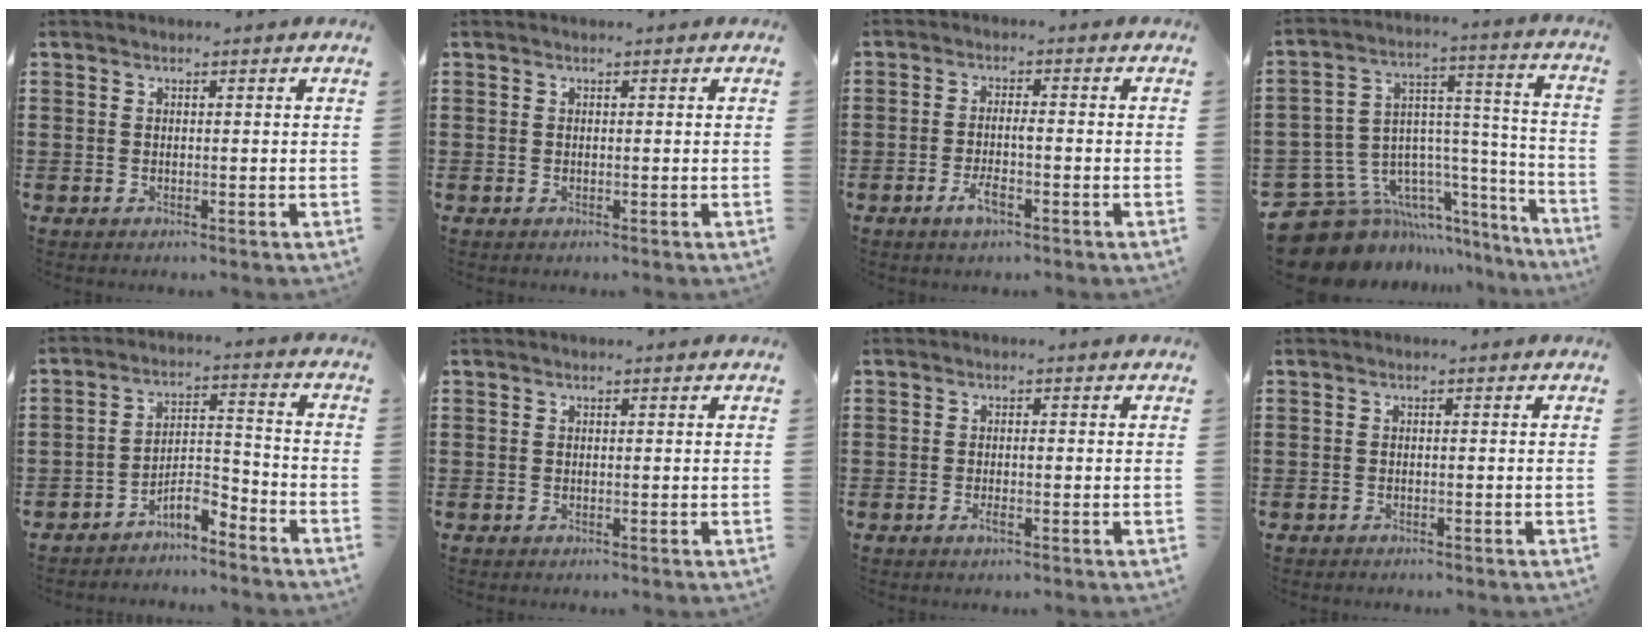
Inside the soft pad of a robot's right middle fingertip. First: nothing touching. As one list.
[{"total": 0.0}, {"total": 3.2, "force": [-1.4, 0.9, 2.8], "torque": [-0.053, 0.003, -0.029]}, {"total": 10.7, "force": [-7.5, 7.0, 2.9], "torque": [-0.092, -0.002, -0.134]}, {"total": 5.7, "force": [-5.1, 1.1, 2.4], "torque": [-0.049, 0.010, -0.102]}, {"total": 0.0}, {"total": 1.6, "force": [-0.5, 0.2, 1.4], "torque": [-0.026, -0.001, -0.009]}, {"total": 0.5, "force": [-0.5, 0.1, 0.0], "torque": [-0.001, -0.001, -0.012]}]